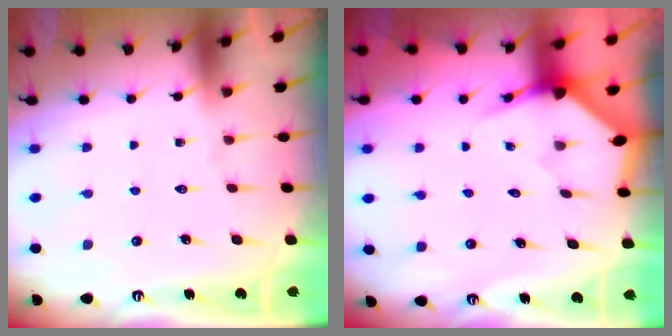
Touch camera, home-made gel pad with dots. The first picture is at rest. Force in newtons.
{"total": 3.4, "press": 3.4, "slide": 0.3}